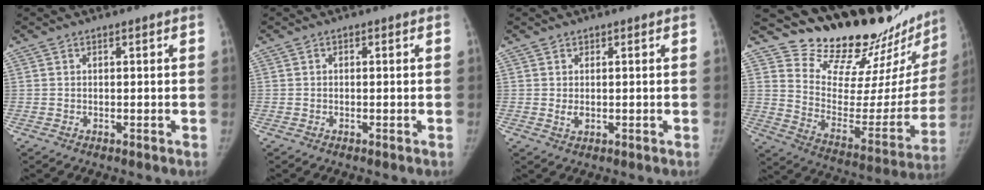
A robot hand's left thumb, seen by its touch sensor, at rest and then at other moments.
{"total": 0.0}
{"total": 1.4, "force": [0.3, 0.9, 1.0], "torque": [-0.020, -0.004, 0.011]}
{"total": 27.1, "force": [24.8, 6.8, 8.5], "torque": [-0.089, -0.206, 0.351]}